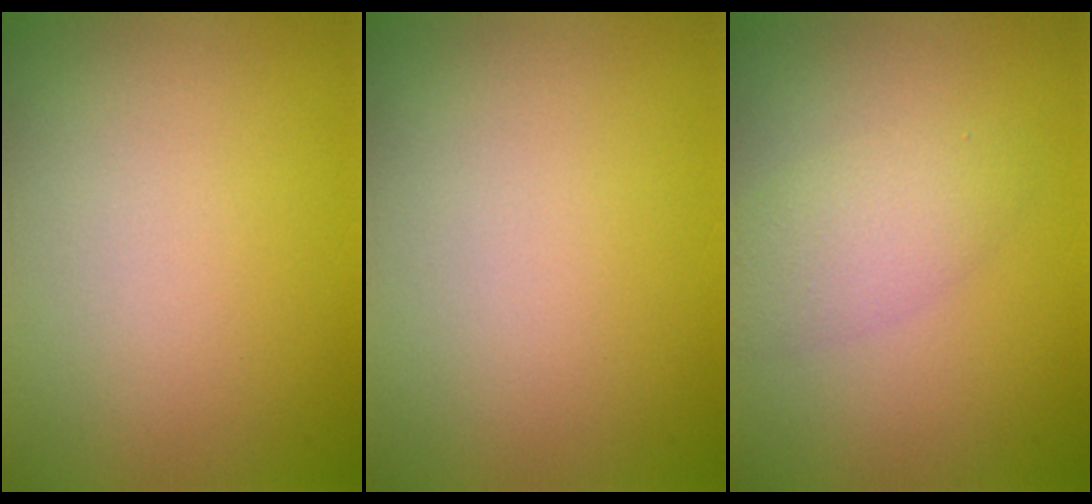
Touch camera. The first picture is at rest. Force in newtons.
{"total": 0.0}
{"total": 2.9, "press": 2.9, "slide": 0.1}